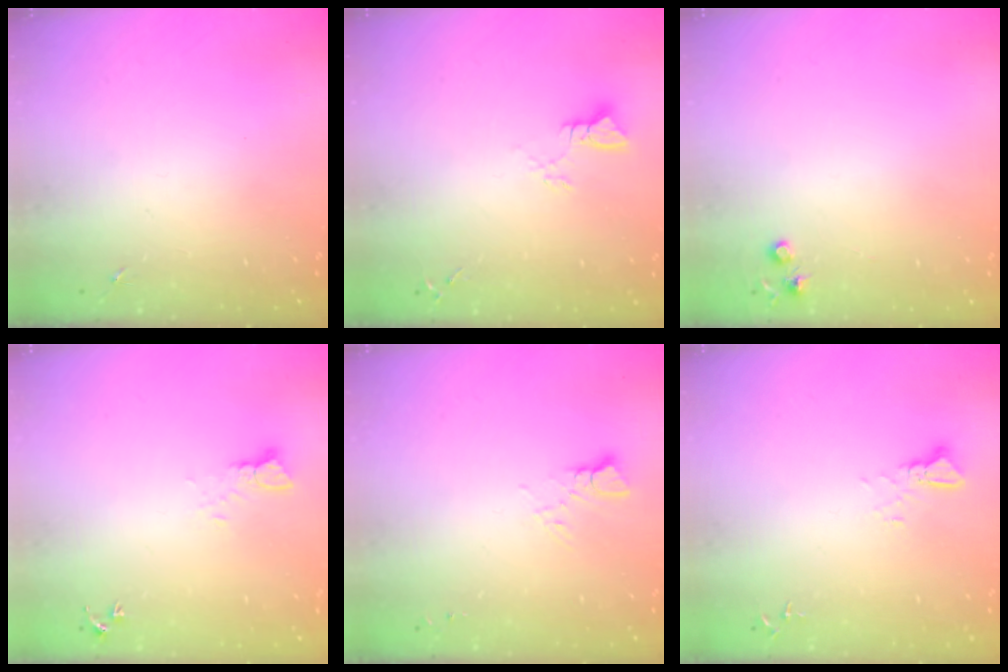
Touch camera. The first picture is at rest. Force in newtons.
{"total": 2.8, "press": 2.8, "slide": 0.2}
{"total": 4.2, "press": 4.1, "slide": 0.7}
{"total": 3.7, "press": 3.7, "slide": 0.1}
{"total": 4.1, "press": 4.1, "slide": 0.4}
{"total": 3.7, "press": 3.7, "slide": 0.3}